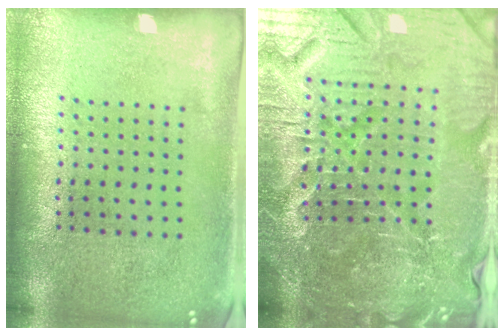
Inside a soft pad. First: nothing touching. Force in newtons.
{"total": 5.8, "press": 5.4, "slide": 2.0}